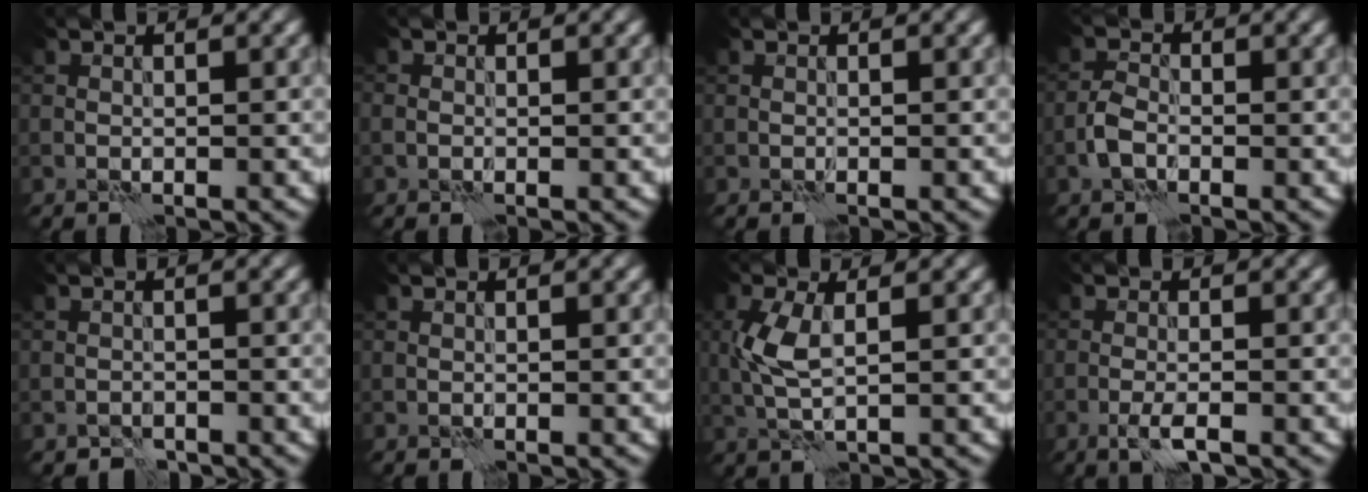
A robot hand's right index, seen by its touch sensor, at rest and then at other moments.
{"total": 0.6, "force": [0.0, 0.5, 0.2], "torque": [-0.003, 0.000, -0.001]}
{"total": 0.0}
{"total": 1.9, "force": [-0.9, 1.2, 1.2], "torque": [-0.025, 0.007, -0.023]}
{"total": 1.2, "force": [-1.1, 0.5, 0.1], "torque": [0.002, 0.002, -0.021]}
{"total": 0.0}
{"total": 3.5, "force": [0.3, 1.4, 3.2], "torque": [-0.082, 0.004, 0.009]}
{"total": 2.1, "force": [-1.0, 0.3, 1.8], "torque": [-0.035, 0.002, -0.025]}